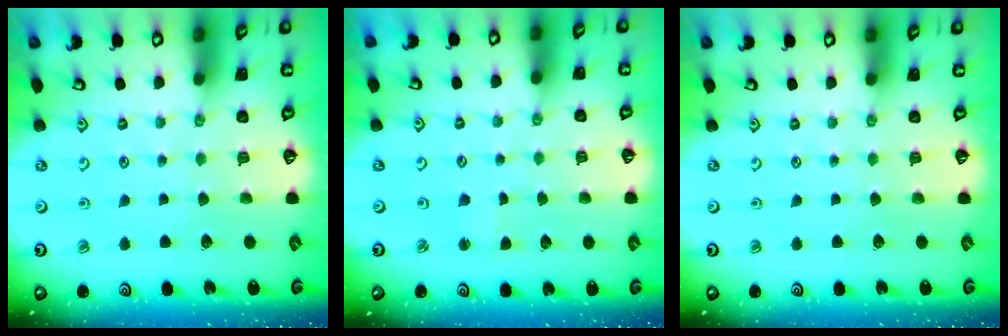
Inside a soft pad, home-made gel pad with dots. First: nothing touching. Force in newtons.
{"total": 1.3, "press": 1.3, "slide": 0.2}
{"total": 0.0}